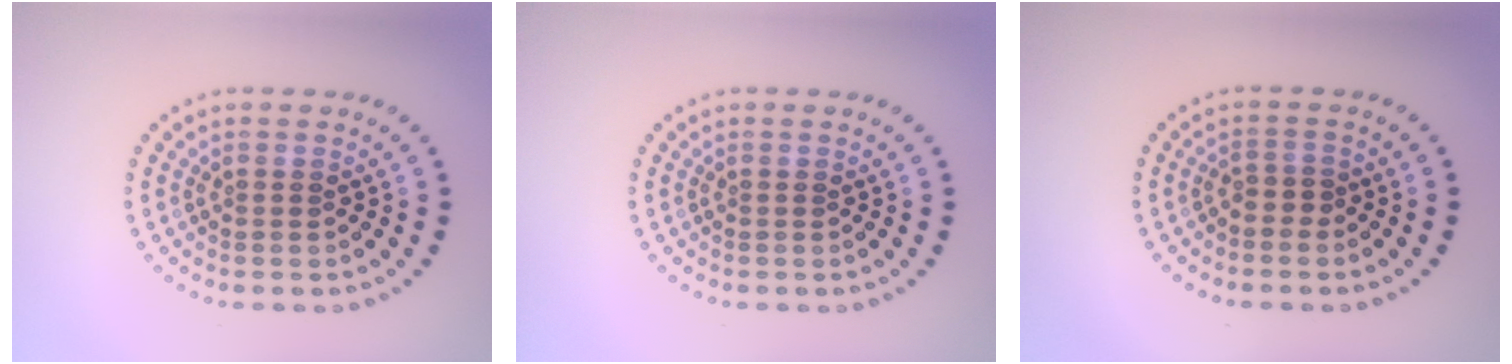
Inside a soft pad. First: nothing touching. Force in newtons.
{"total": 0.0}
{"total": 1.2, "press": 0.8, "slide": 0.8}